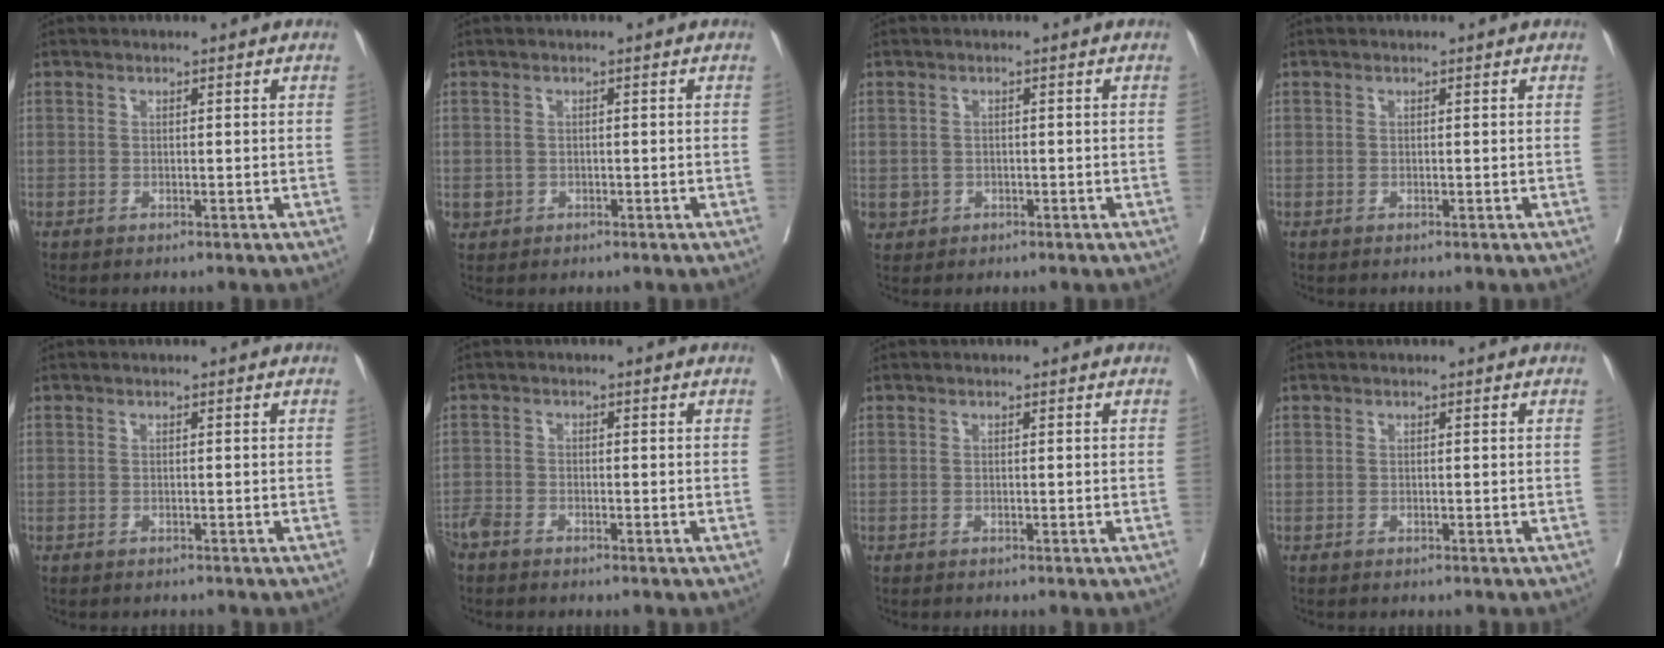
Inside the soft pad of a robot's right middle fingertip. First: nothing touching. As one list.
[{"total": 1.3, "force": [-0.2, 1.3, 0.2], "torque": [-0.001, 0.004, 0.001]}, {"total": 1.8, "force": [-0.4, 1.8, 0.2], "torque": [0.000, 0.005, 0.001]}, {"total": 0.0}, {"total": 1.2, "force": [-1.1, 0.4, 0.1], "torque": [-0.008, -0.002, -0.016]}, {"total": 2.9, "force": [-2.6, 0.8, 1.1], "torque": [-0.021, -0.005, -0.053]}, {"total": 0.0}, {"total": 0.9, "force": [-0.8, 0.1, 0.3], "torque": [-0.001, 0.000, -0.013]}]